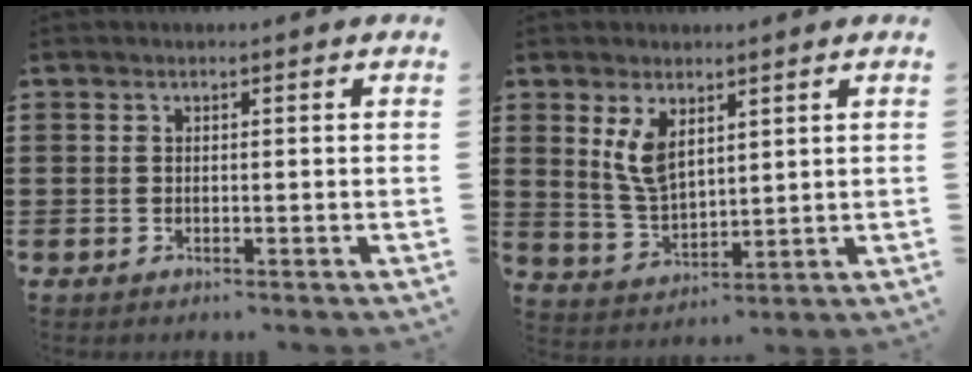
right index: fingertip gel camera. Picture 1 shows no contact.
{"total": 6.2, "force": [3.0, 3.0, 4.4], "torque": [-0.103, 0.000, 0.053]}